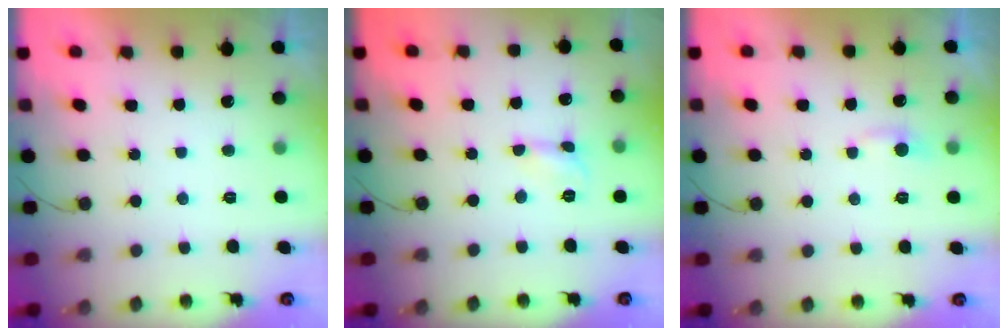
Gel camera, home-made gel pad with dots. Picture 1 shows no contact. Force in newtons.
{"total": 2.7, "press": 2.7, "slide": 0.2}
{"total": 3.7, "press": 3.7, "slide": 0.4}